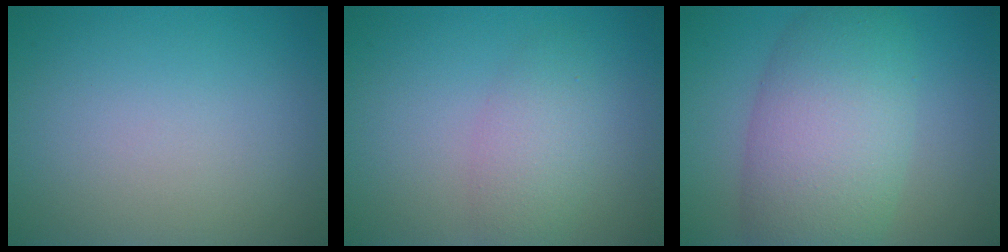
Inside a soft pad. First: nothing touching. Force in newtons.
{"total": 2.8, "press": 2.8, "slide": 0.1}
{"total": 8.6, "press": 8.6, "slide": 0.3}